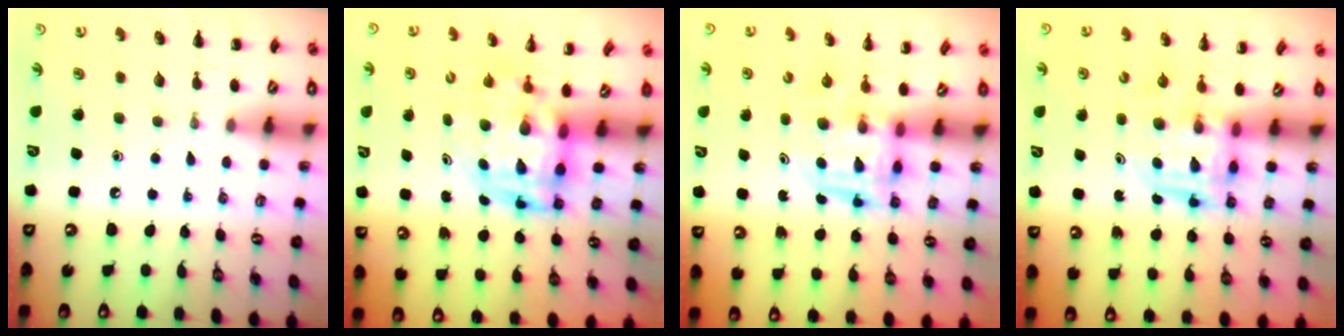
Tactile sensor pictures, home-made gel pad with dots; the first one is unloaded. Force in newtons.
{"total": 4.5, "press": 4.4, "slide": 1.1}
{"total": 3.9, "press": 3.9, "slide": 0.7}
{"total": 3.9, "press": 3.9, "slide": 0.7}